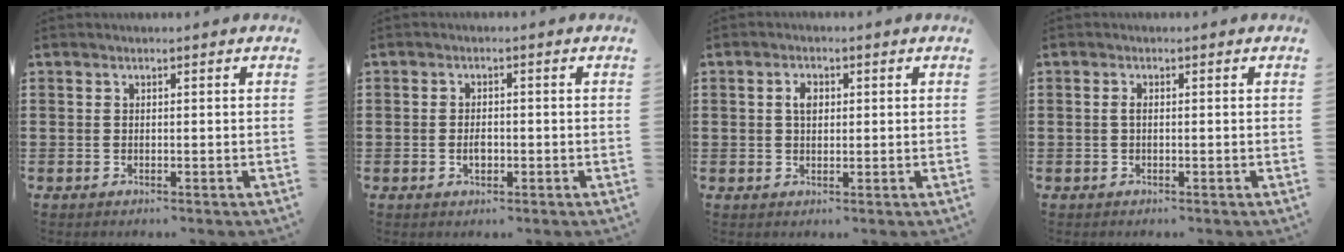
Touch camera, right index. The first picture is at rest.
{"total": 2.1, "force": [-0.5, 1.1, 1.7], "torque": [-0.032, 0.002, -0.010]}
{"total": 2.5, "force": [0.5, 1.6, 1.9], "torque": [-0.042, 0.008, 0.008]}
{"total": 1.1, "force": [-0.2, 0.4, 1.0], "torque": [-0.020, -0.001, -0.003]}